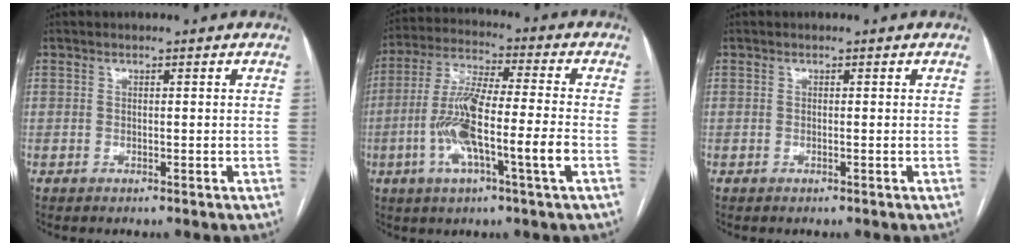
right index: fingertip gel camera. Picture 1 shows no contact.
{"total": 13.3, "force": [-3.6, 0.9, 12.8], "torque": [-0.250, 0.002, -0.070]}
{"total": 0.0}